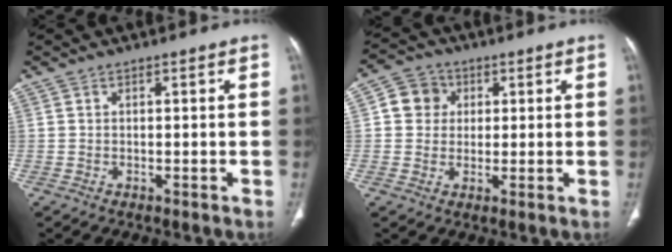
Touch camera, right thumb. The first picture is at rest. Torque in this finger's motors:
{"motor_torque": [0.09, 0.09, 0.09, -0.06, 0.12]}